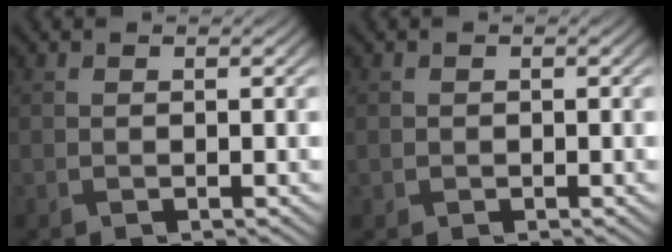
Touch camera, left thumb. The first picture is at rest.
{"total": 0.6, "force": [-0.1, 0.6, 0.0], "torque": [0.001, -0.005, -0.005]}